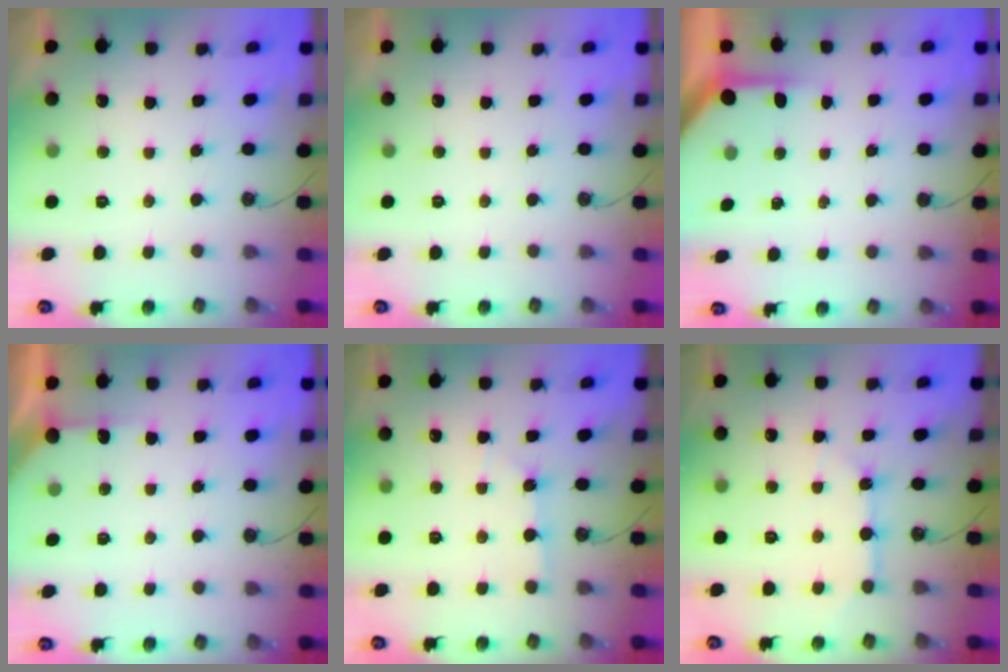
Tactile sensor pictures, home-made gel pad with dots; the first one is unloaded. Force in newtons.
{"total": 0.0}
{"total": 3.3, "press": 3.3, "slide": 0.3}
{"total": 3.8, "press": 3.8, "slide": 0.4}
{"total": 1.0, "press": 1.0, "slide": 0.1}
{"total": 5.3, "press": 5.2, "slide": 0.4}